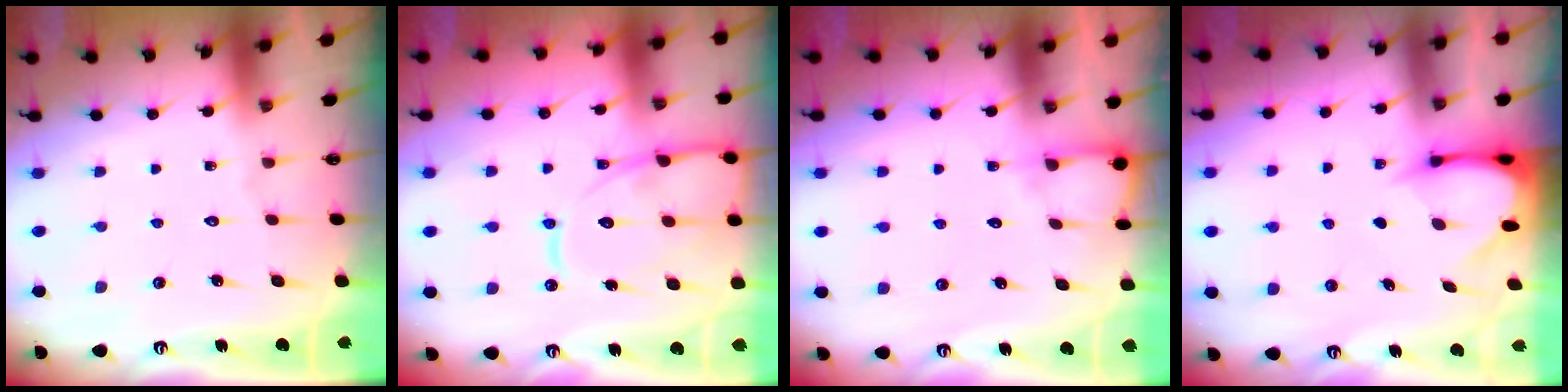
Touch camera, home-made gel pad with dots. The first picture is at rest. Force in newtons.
{"total": 14.0, "press": 13.9, "slide": 1.3}
{"total": 6.2, "press": 6.2, "slide": 0.4}
{"total": 3.4, "press": 3.4, "slide": 0.3}